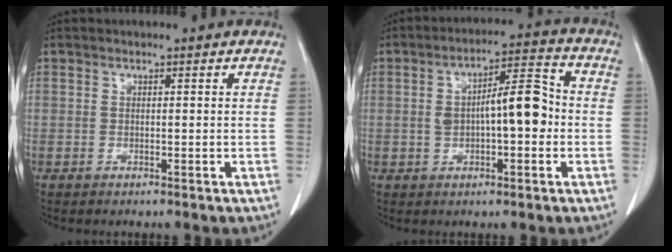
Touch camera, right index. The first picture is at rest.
{"total": 9.5, "force": [-0.3, 2.9, 9.1], "torque": [-0.153, 0.031, -0.005]}